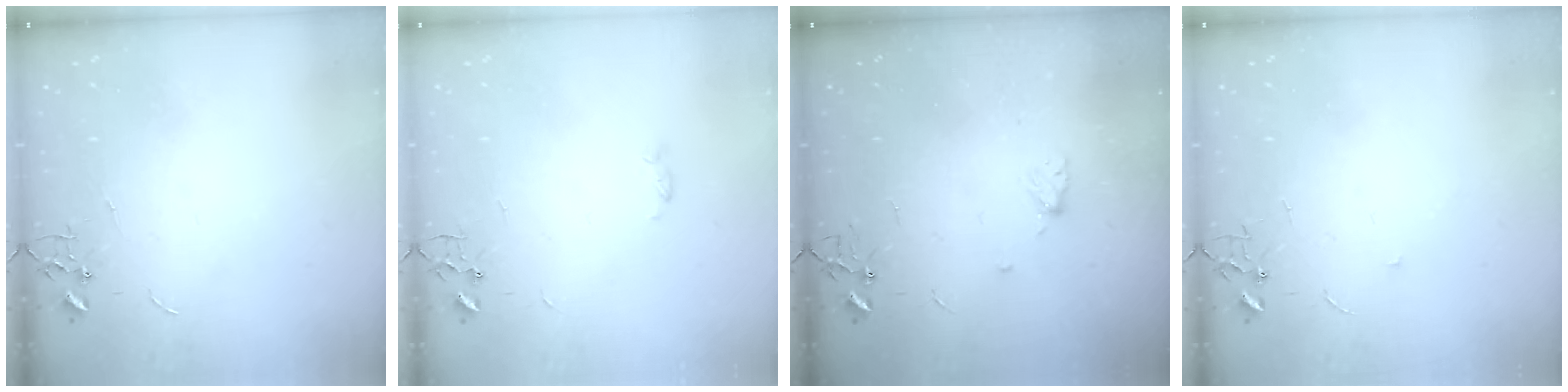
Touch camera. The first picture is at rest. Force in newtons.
{"total": 2.4, "press": 2.4, "slide": 0.5}
{"total": 6.2, "press": 5.4, "slide": 3.0}
{"total": 3.9, "press": 3.8, "slide": 0.8}